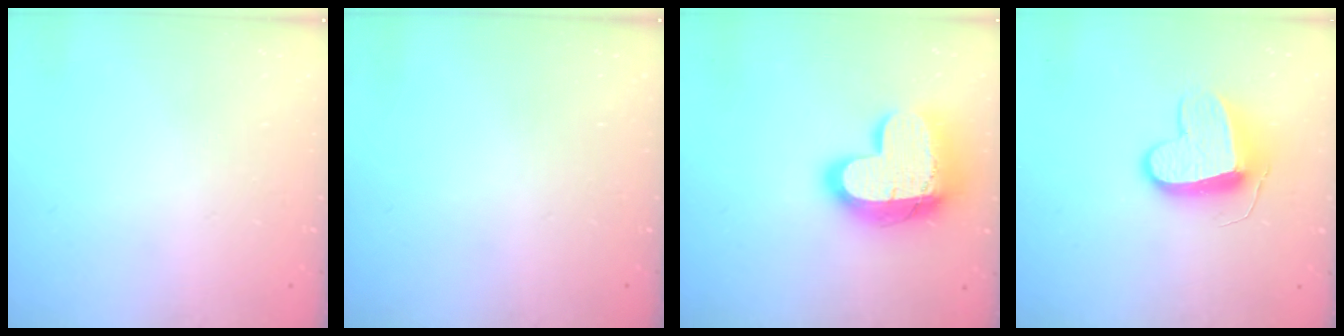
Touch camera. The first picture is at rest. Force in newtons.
{"total": 0.0}
{"total": 19.1, "press": 19.0, "slide": 1.5}
{"total": 9.9, "press": 9.9, "slide": 0.0}